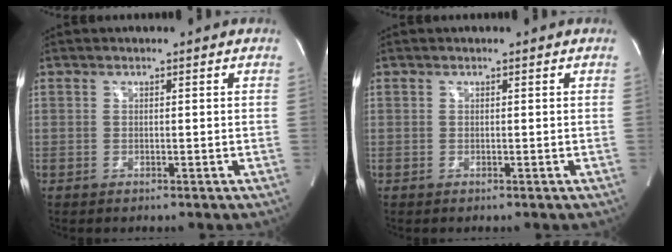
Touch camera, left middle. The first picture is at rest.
{"total": 0.0}